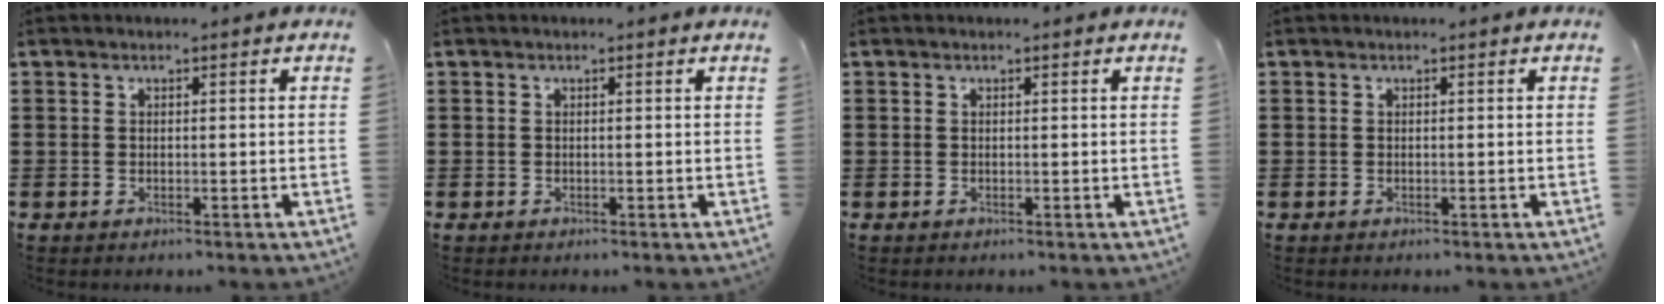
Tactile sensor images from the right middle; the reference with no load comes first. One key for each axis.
{"total": 0.0}
{"total": 0.0}
{"total": 0.0}